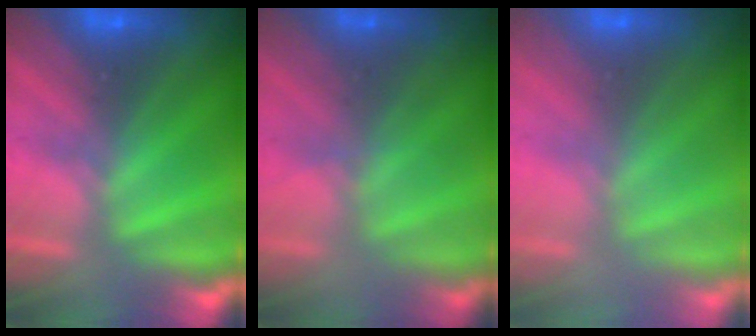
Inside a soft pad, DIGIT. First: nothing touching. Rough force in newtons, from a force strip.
{"total": 1.8}
{"total": 2.7}